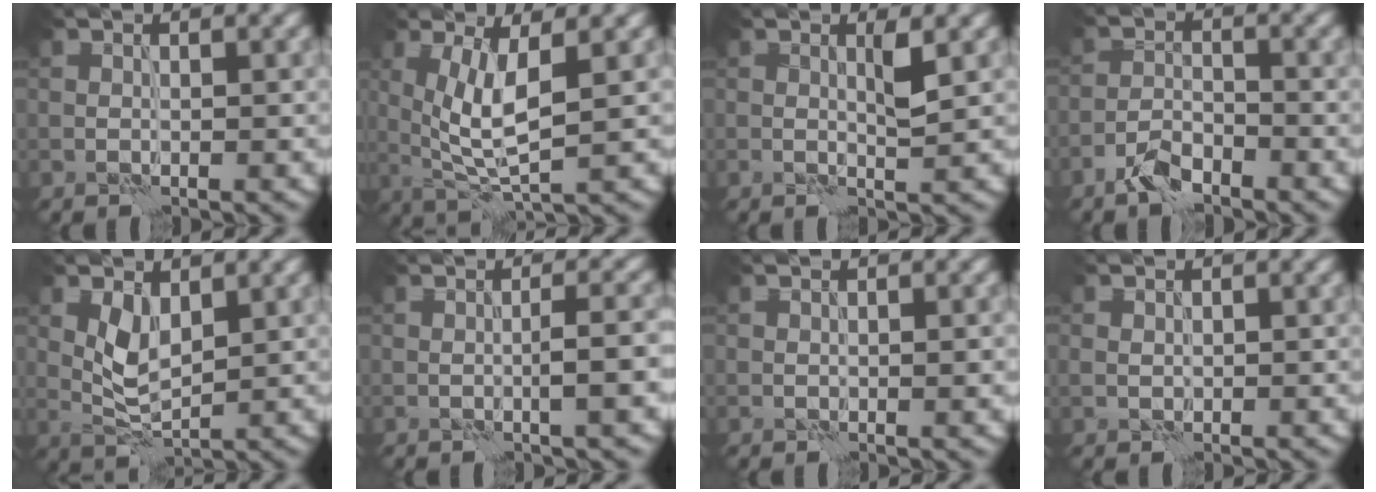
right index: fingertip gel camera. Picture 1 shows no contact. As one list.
[{"total": 5.3, "force": [0.8, 1.5, 5.0], "torque": [-0.106, -0.007, 0.021]}, {"total": 1.6, "force": [0.5, 0.1, 1.5], "torque": [-0.027, -0.001, 0.005]}, {"total": 3.0, "force": [-2.3, 1.1, 1.6], "torque": [-0.030, 0.006, -0.051]}, {"total": 3.2, "force": [1.1, 1.5, 2.6], "torque": [-0.056, -0.005, 0.026]}, {"total": 2.4, "force": [-0.3, 0.1, 2.4], "torque": [-0.041, 0.007, -0.008]}, {"total": 1.0, "force": [0.1, 0.4, 1.0], "torque": [-0.013, -0.001, 0.004]}, {"total": 0.7, "force": [0.2, 0.5, 0.3], "torque": [-0.007, -0.001, 0.006]}]